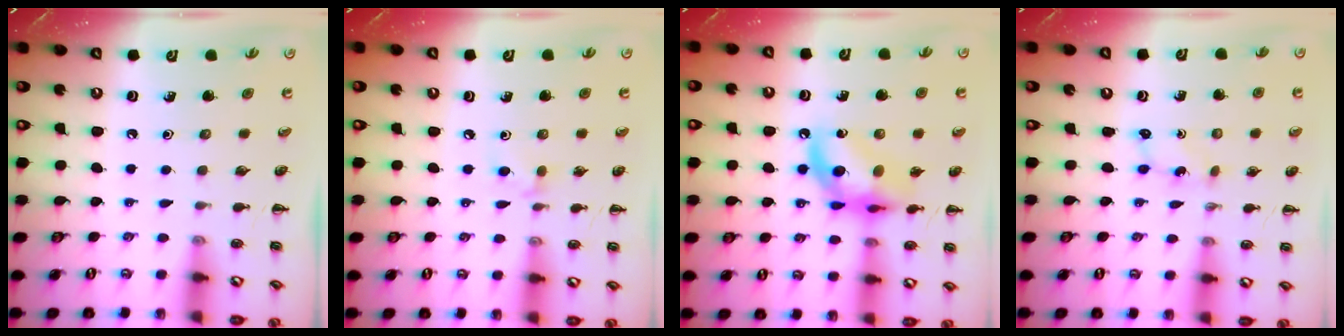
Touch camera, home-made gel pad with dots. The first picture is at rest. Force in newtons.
{"total": 5.4, "press": 5.0, "slide": 2.1}
{"total": 12.2, "press": 11.9, "slide": 2.7}
{"total": 1.7, "press": 1.6, "slide": 0.6}